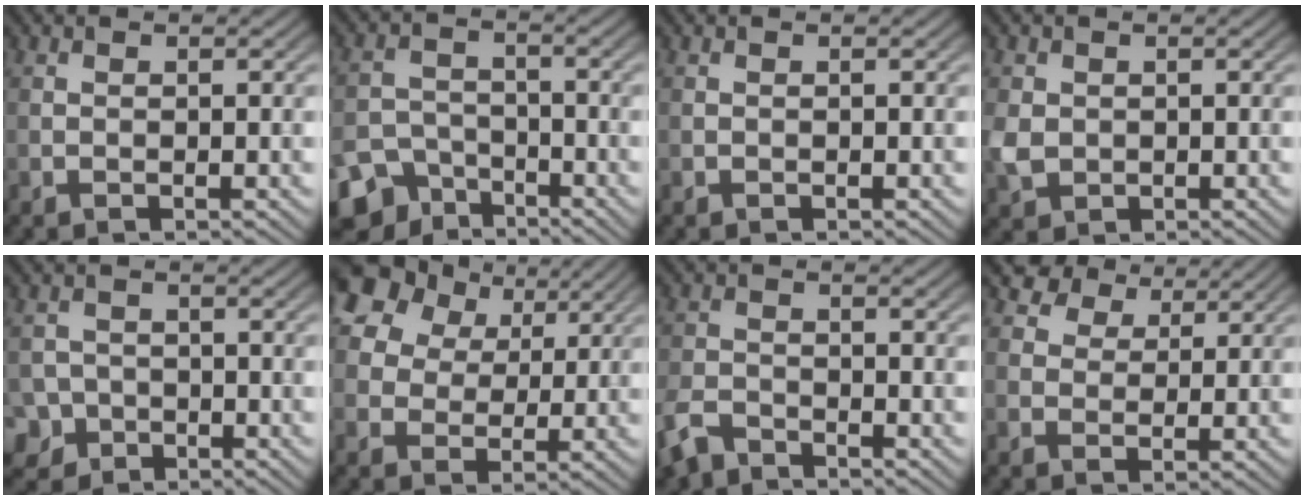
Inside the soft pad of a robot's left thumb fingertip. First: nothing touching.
{"total": 7.9, "force": [-5.8, 4.9, 2.1], "torque": [-0.036, -0.017, -0.098]}
{"total": 0.0}
{"total": 3.0, "force": [0.0, 2.6, 1.5], "torque": [-0.044, -0.003, 0.000]}
{"total": 4.0, "force": [-2.1, 3.3, 0.9], "torque": [-0.014, -0.004, -0.047]}
{"total": 12.4, "force": [6.5, 8.8, 5.8], "torque": [-0.163, 0.045, 0.123]}
{"total": 4.5, "force": [-3.6, 1.9, 2.0], "torque": [-0.043, -0.009, -0.084]}
{"total": 5.9, "force": [4.2, 3.6, 2.3], "torque": [-0.056, -0.007, 0.083]}